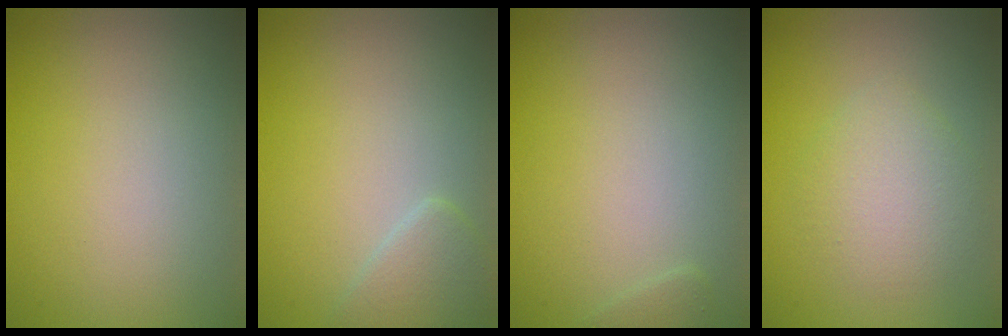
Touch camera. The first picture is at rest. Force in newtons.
{"total": 1.9, "press": 1.9, "slide": 0.1}
{"total": 0.5, "press": 0.5, "slide": 0.0}
{"total": 3.0, "press": 3.0, "slide": 0.1}